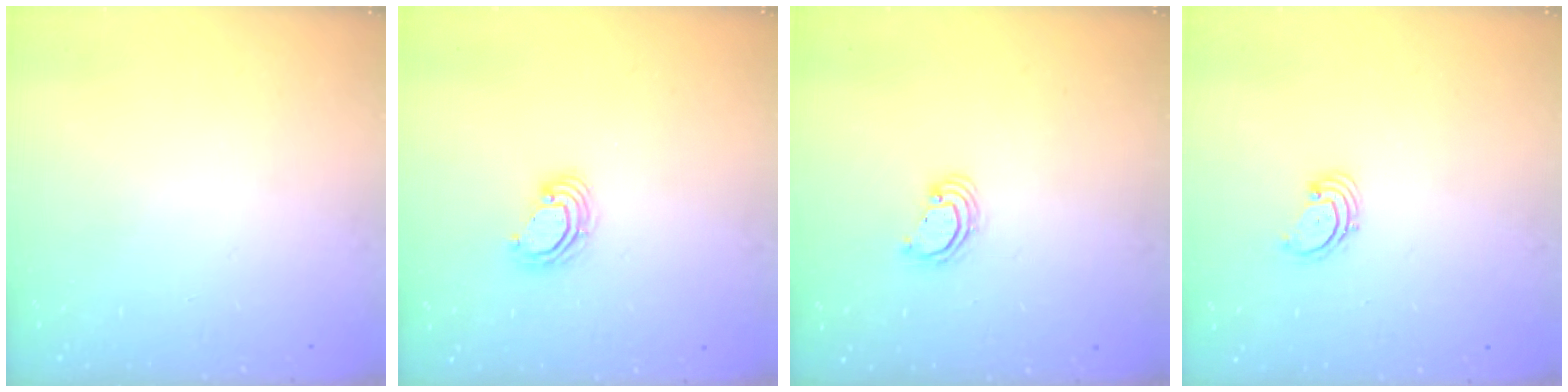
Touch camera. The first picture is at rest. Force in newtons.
{"total": 6.1, "press": 6.1, "slide": 0.5}
{"total": 2.6, "press": 2.6, "slide": 0.1}
{"total": 1.7, "press": 1.7, "slide": 0.2}